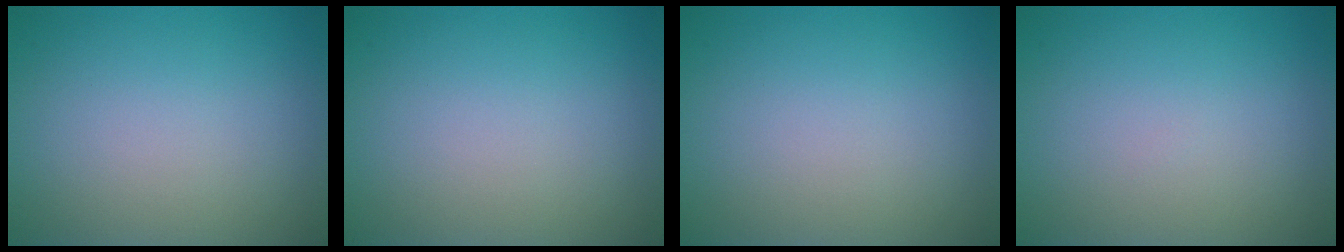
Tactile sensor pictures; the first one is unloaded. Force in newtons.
{"total": 0.0}
{"total": 0.0}
{"total": 0.0}